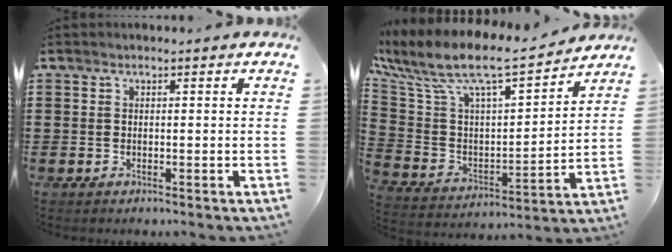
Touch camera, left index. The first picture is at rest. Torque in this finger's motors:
{"motor_torque": [2.14, 0.00, 0.63, 0.21]}